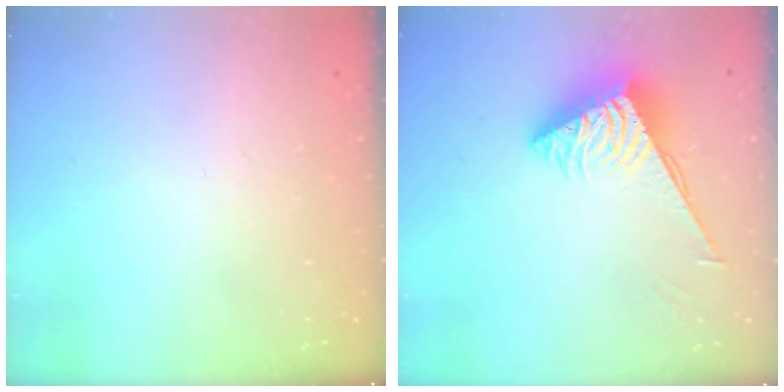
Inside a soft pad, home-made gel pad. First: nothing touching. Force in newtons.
{"total": 3.8, "press": 3.8, "slide": 0.4}